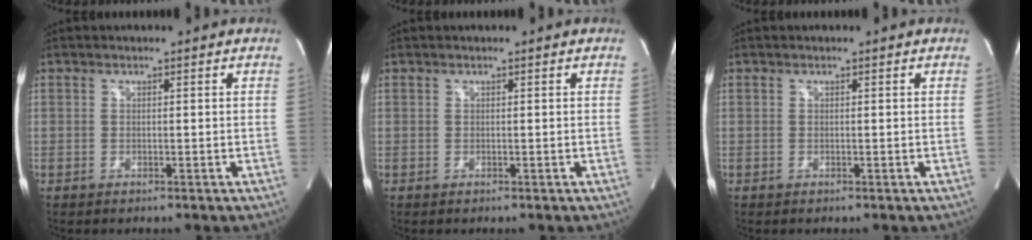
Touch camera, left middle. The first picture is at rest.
{"total": 0.0}
{"total": 0.0}